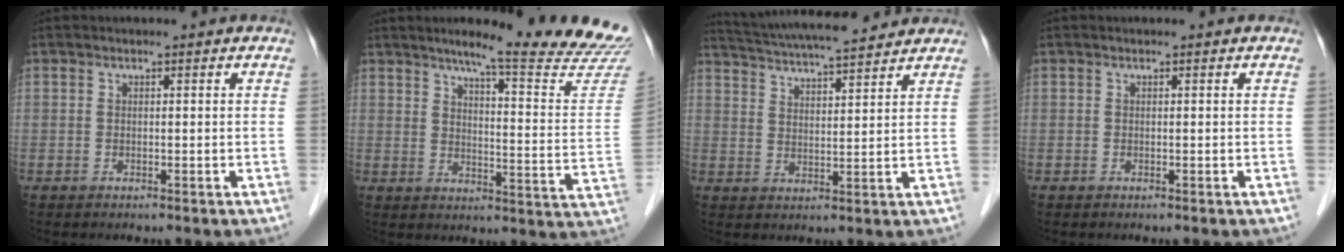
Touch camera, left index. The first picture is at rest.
{"total": 19.7, "force": [17.7, -0.4, 8.7], "torque": [-0.112, -0.090, 0.209]}
{"total": 14.2, "force": [12.9, 1.5, 5.8], "torque": [-0.110, 0.028, 0.201]}
{"total": 0.0}